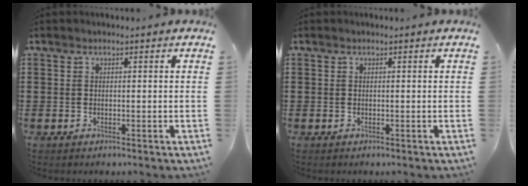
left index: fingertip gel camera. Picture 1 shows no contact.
{"total": 0.0}